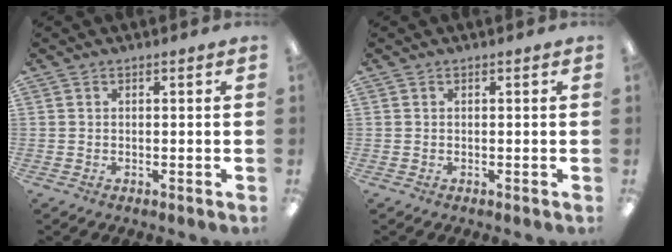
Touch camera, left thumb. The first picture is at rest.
{"total": 0.0}